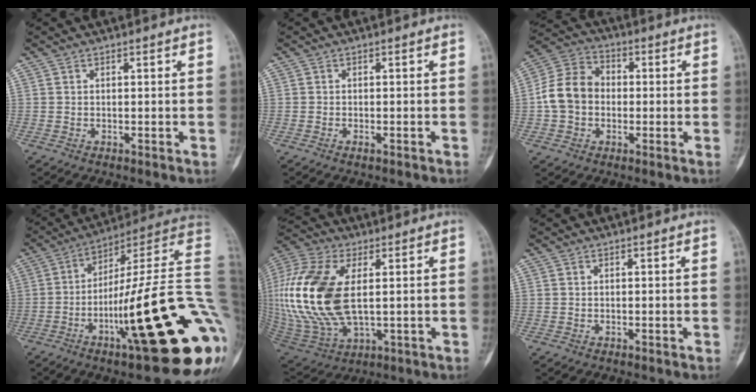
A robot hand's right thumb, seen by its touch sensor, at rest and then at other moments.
{"total": 0.8, "force": [-0.5, 0.4, 0.4], "torque": [-0.004, 0.003, -0.009]}
{"total": 10.6, "force": [-0.8, 8.6, 6.1], "torque": [-0.100, 0.033, -0.026]}
{"total": 31.3, "force": [-8.8, 5.7, 29.5], "torque": [-0.330, 0.052, -0.139]}
{"total": 23.2, "force": [2.3, 12.6, 19.3], "torque": [-0.428, -0.013, 0.047]}
{"total": 0.0}